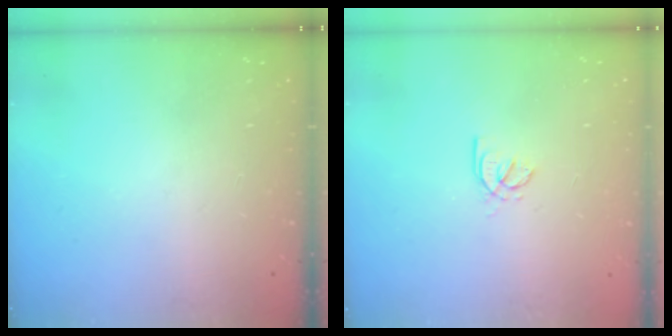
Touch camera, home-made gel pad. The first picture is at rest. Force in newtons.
{"total": 2.1, "press": 2.1, "slide": 0.6}